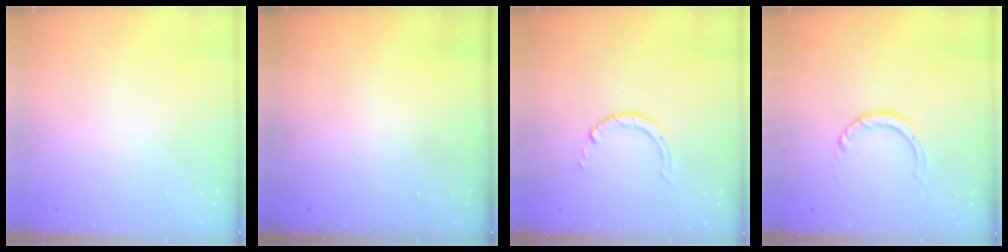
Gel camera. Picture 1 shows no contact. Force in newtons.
{"total": 0.0}
{"total": 1.4, "press": 1.4, "slide": 0.1}
{"total": 3.1, "press": 3.1, "slide": 0.3}